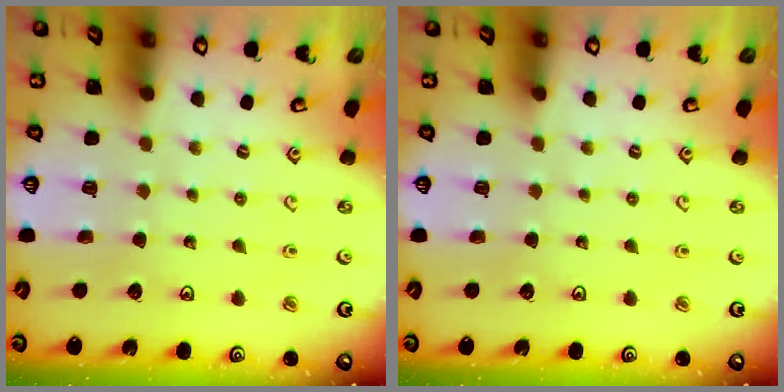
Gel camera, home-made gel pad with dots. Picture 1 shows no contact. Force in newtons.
{"total": 0.0}